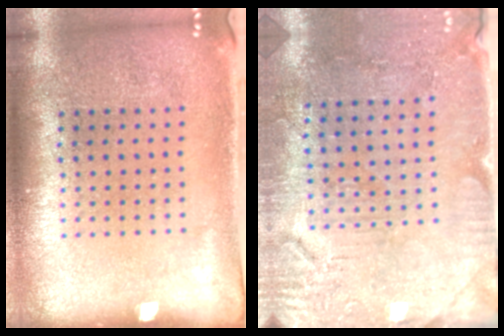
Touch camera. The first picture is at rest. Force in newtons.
{"total": 2.9, "press": 2.7, "slide": 1.1}